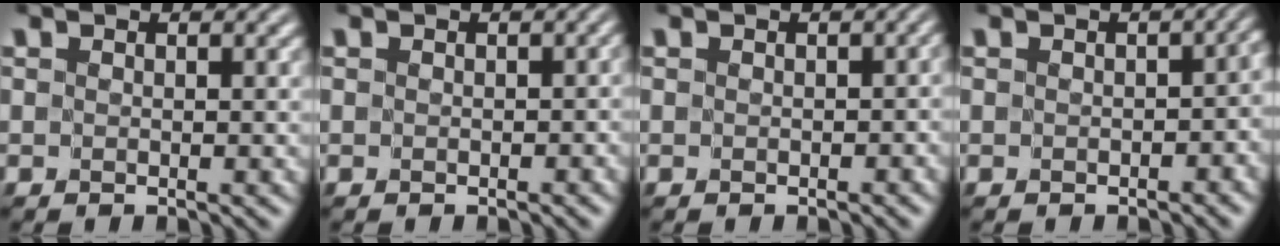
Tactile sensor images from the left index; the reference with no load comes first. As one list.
[{"total": 0.7, "force": [-0.4, 0.5, 0.3], "torque": [0.004, 0.003, 0.001]}, {"total": 1.0, "force": [-0.5, 0.7, 0.6], "torque": [0.002, 0.002, 0.001]}, {"total": 3.7, "force": [-0.7, 2.4, 2.7], "torque": [-0.003, 0.000, -0.001]}]